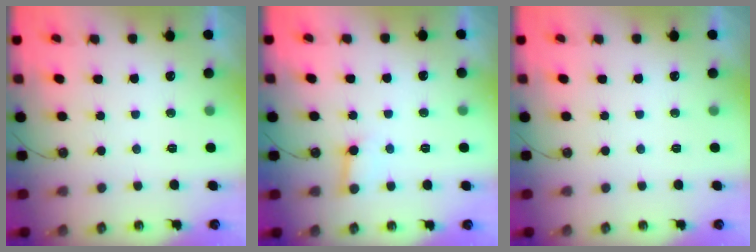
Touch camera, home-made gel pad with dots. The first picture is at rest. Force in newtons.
{"total": 7.0, "press": 7.0, "slide": 0.6}
{"total": 0.0}